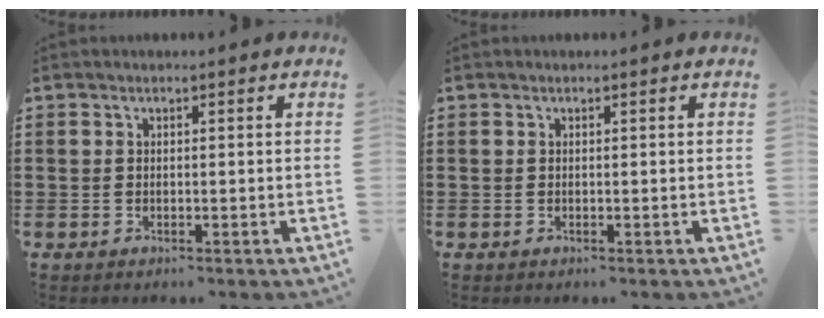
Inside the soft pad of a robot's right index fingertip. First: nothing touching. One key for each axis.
{"total": 0.0}